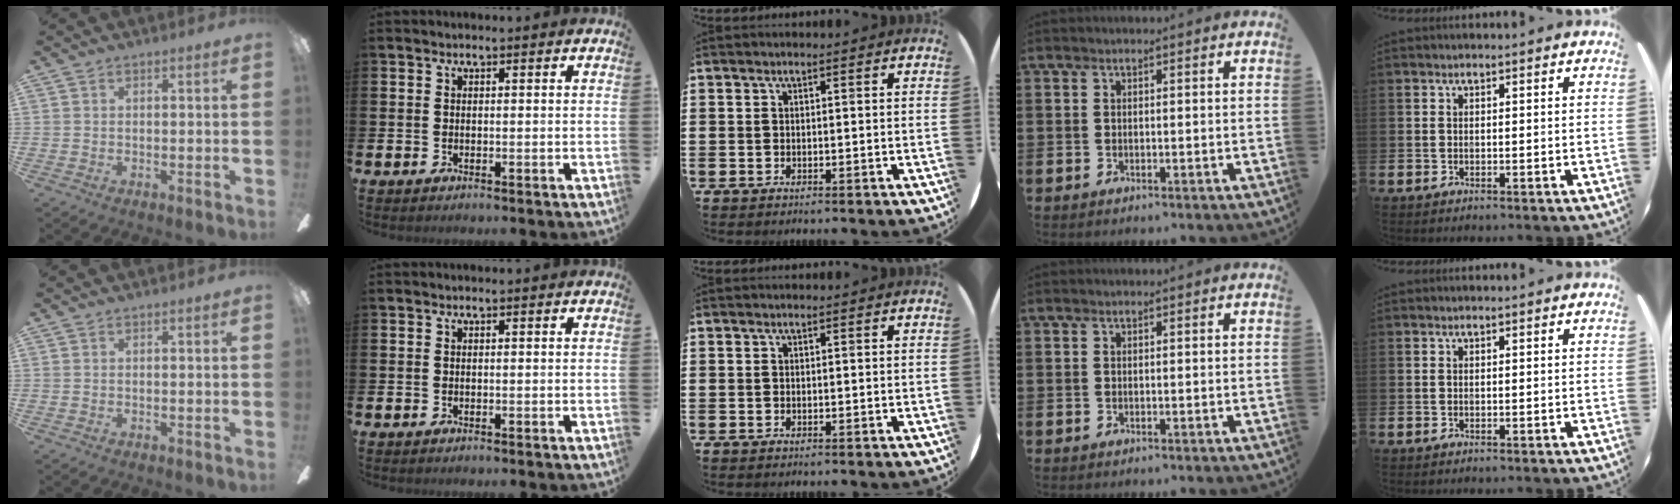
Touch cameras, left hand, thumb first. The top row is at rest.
{}